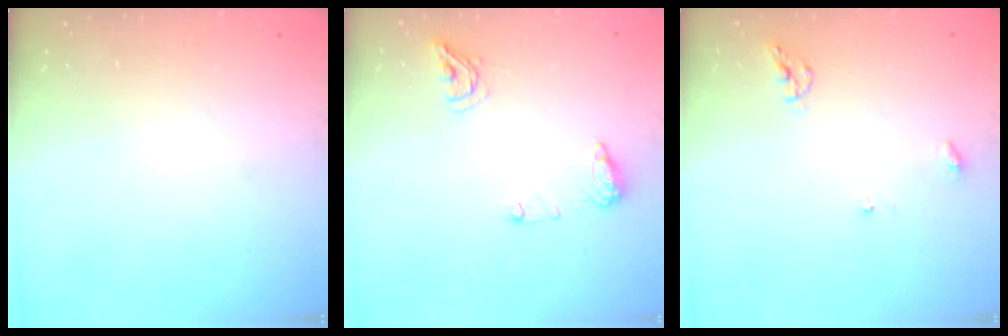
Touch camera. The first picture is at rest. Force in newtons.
{"total": 8.8, "press": 8.8, "slide": 0.5}
{"total": 5.9, "press": 5.9, "slide": 0.6}